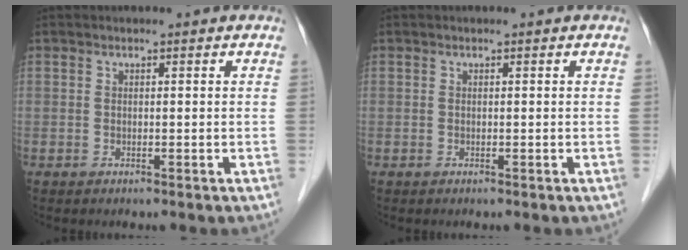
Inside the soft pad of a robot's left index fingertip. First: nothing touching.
{"total": 0.0}